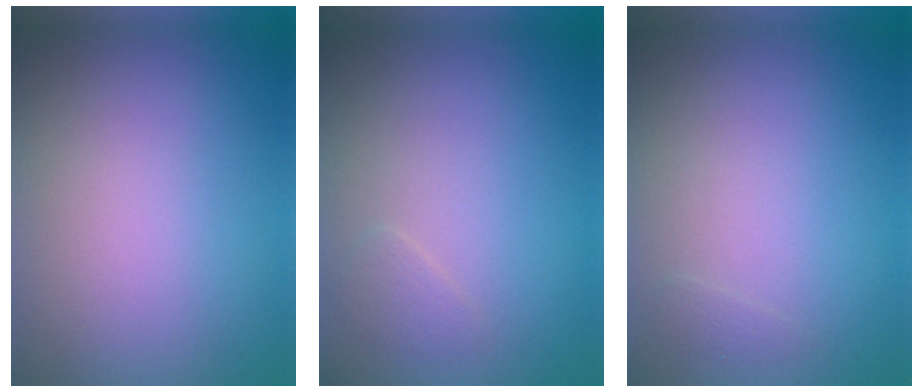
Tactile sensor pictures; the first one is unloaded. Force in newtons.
{"total": 0.9, "press": 0.9, "slide": 0.0}
{"total": 0.5, "press": 0.5, "slide": 0.0}